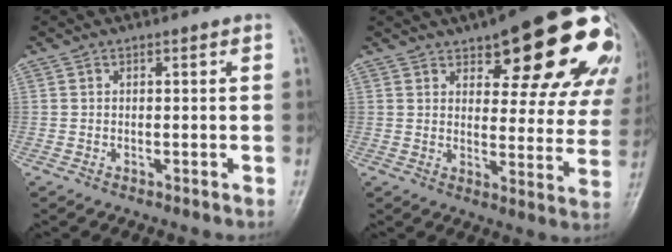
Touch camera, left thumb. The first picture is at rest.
{"total": 23.4, "force": [13.8, 8.6, 16.9], "torque": [-0.177, -0.045, 0.168]}